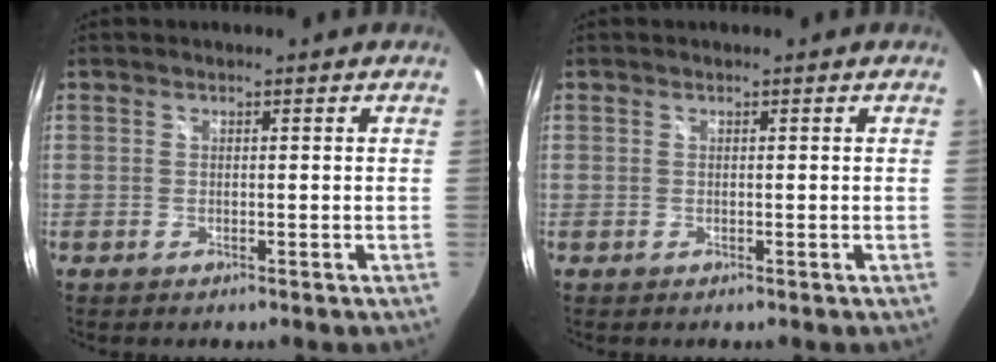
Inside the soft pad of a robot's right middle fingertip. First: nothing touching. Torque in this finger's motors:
{"motor_torque": [0.00, 0.00, 0.00, 0.00]}